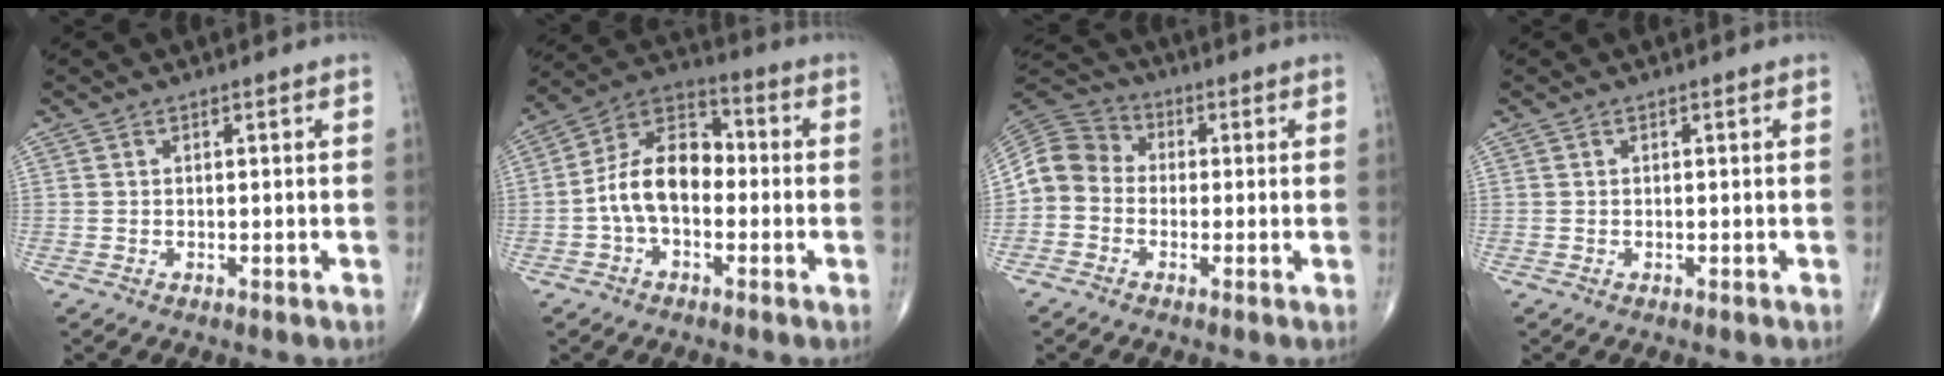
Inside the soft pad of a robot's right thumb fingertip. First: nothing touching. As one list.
[{"total": 12.2, "force": [-1.6, 7.7, 9.3], "torque": [-0.152, 0.042, -0.043]}, {"total": 8.1, "force": [-1.2, 7.1, 3.8], "torque": [-0.060, 0.032, -0.041]}, {"total": 0.0}]